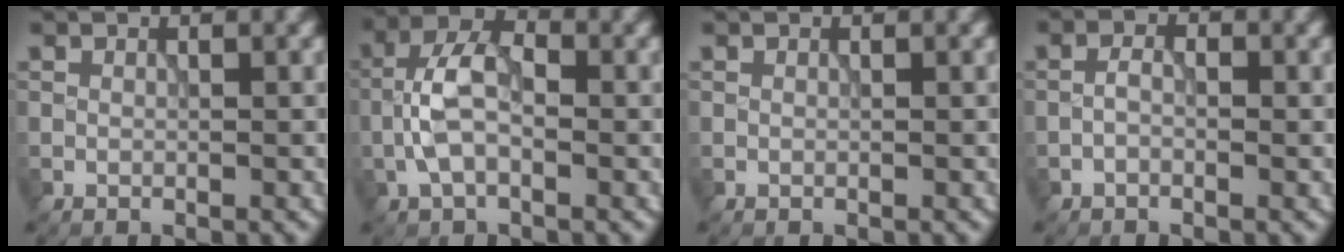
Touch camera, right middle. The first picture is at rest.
{"total": 4.7, "force": [-1.0, 2.4, 3.9], "torque": [-0.084, 0.015, -0.026]}
{"total": 0.0}
{"total": 1.4, "force": [-0.6, 0.7, 1.1], "torque": [-0.012, 0.003, -0.016]}